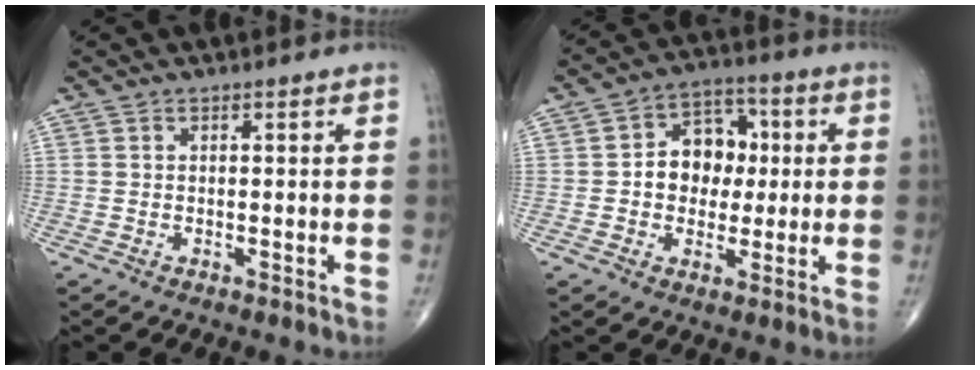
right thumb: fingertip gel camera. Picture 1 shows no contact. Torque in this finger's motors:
{"motor_torque": [0.28, 1.81, 0.93, 0.26, 0.05]}